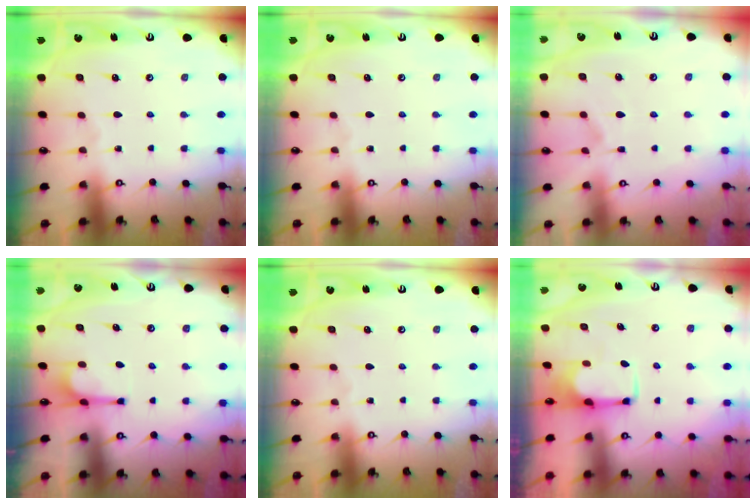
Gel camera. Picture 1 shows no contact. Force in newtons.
{"total": 0.0}
{"total": 2.1, "press": 1.8, "slide": 1.2}
{"total": 4.0, "press": 3.9, "slide": 0.6}
{"total": 0.0}
{"total": 1.8, "press": 1.6, "slide": 0.7}